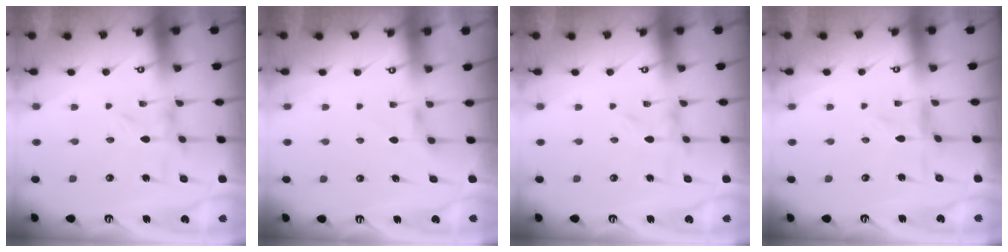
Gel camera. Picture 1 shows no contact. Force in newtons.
{"total": 2.8, "press": 2.7, "slide": 0.6}
{"total": 0.0}
{"total": 0.0}